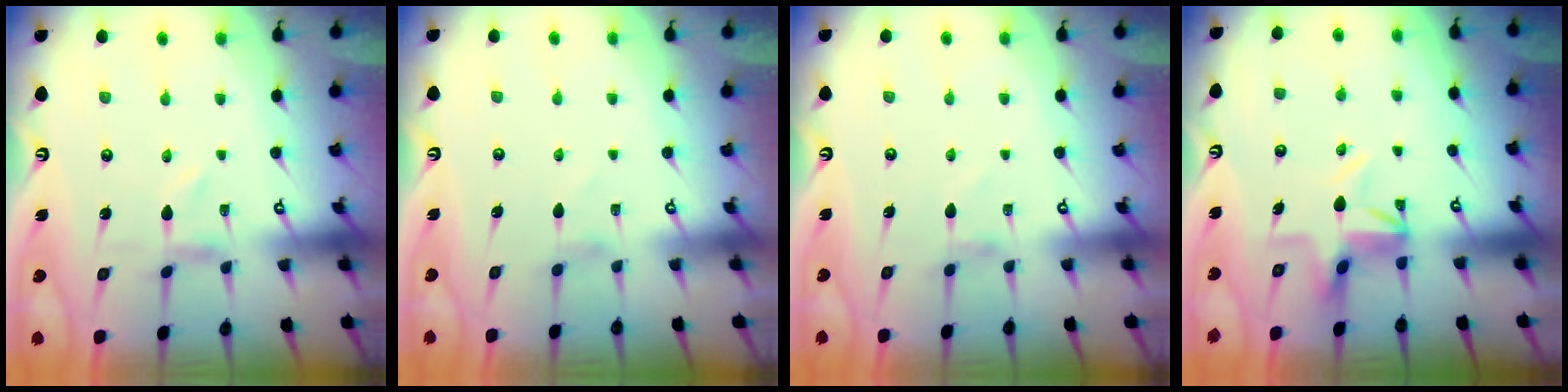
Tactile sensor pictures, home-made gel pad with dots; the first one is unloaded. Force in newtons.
{"total": 0.0}
{"total": 1.2, "press": 1.2, "slide": 0.3}
{"total": 6.6, "press": 6.3, "slide": 2.1}